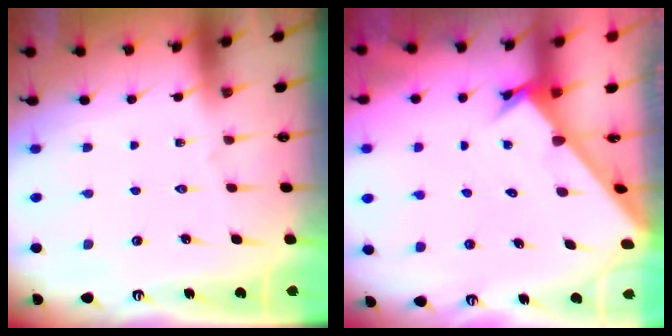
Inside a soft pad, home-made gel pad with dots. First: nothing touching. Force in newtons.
{"total": 2.7, "press": 2.7, "slide": 0.3}